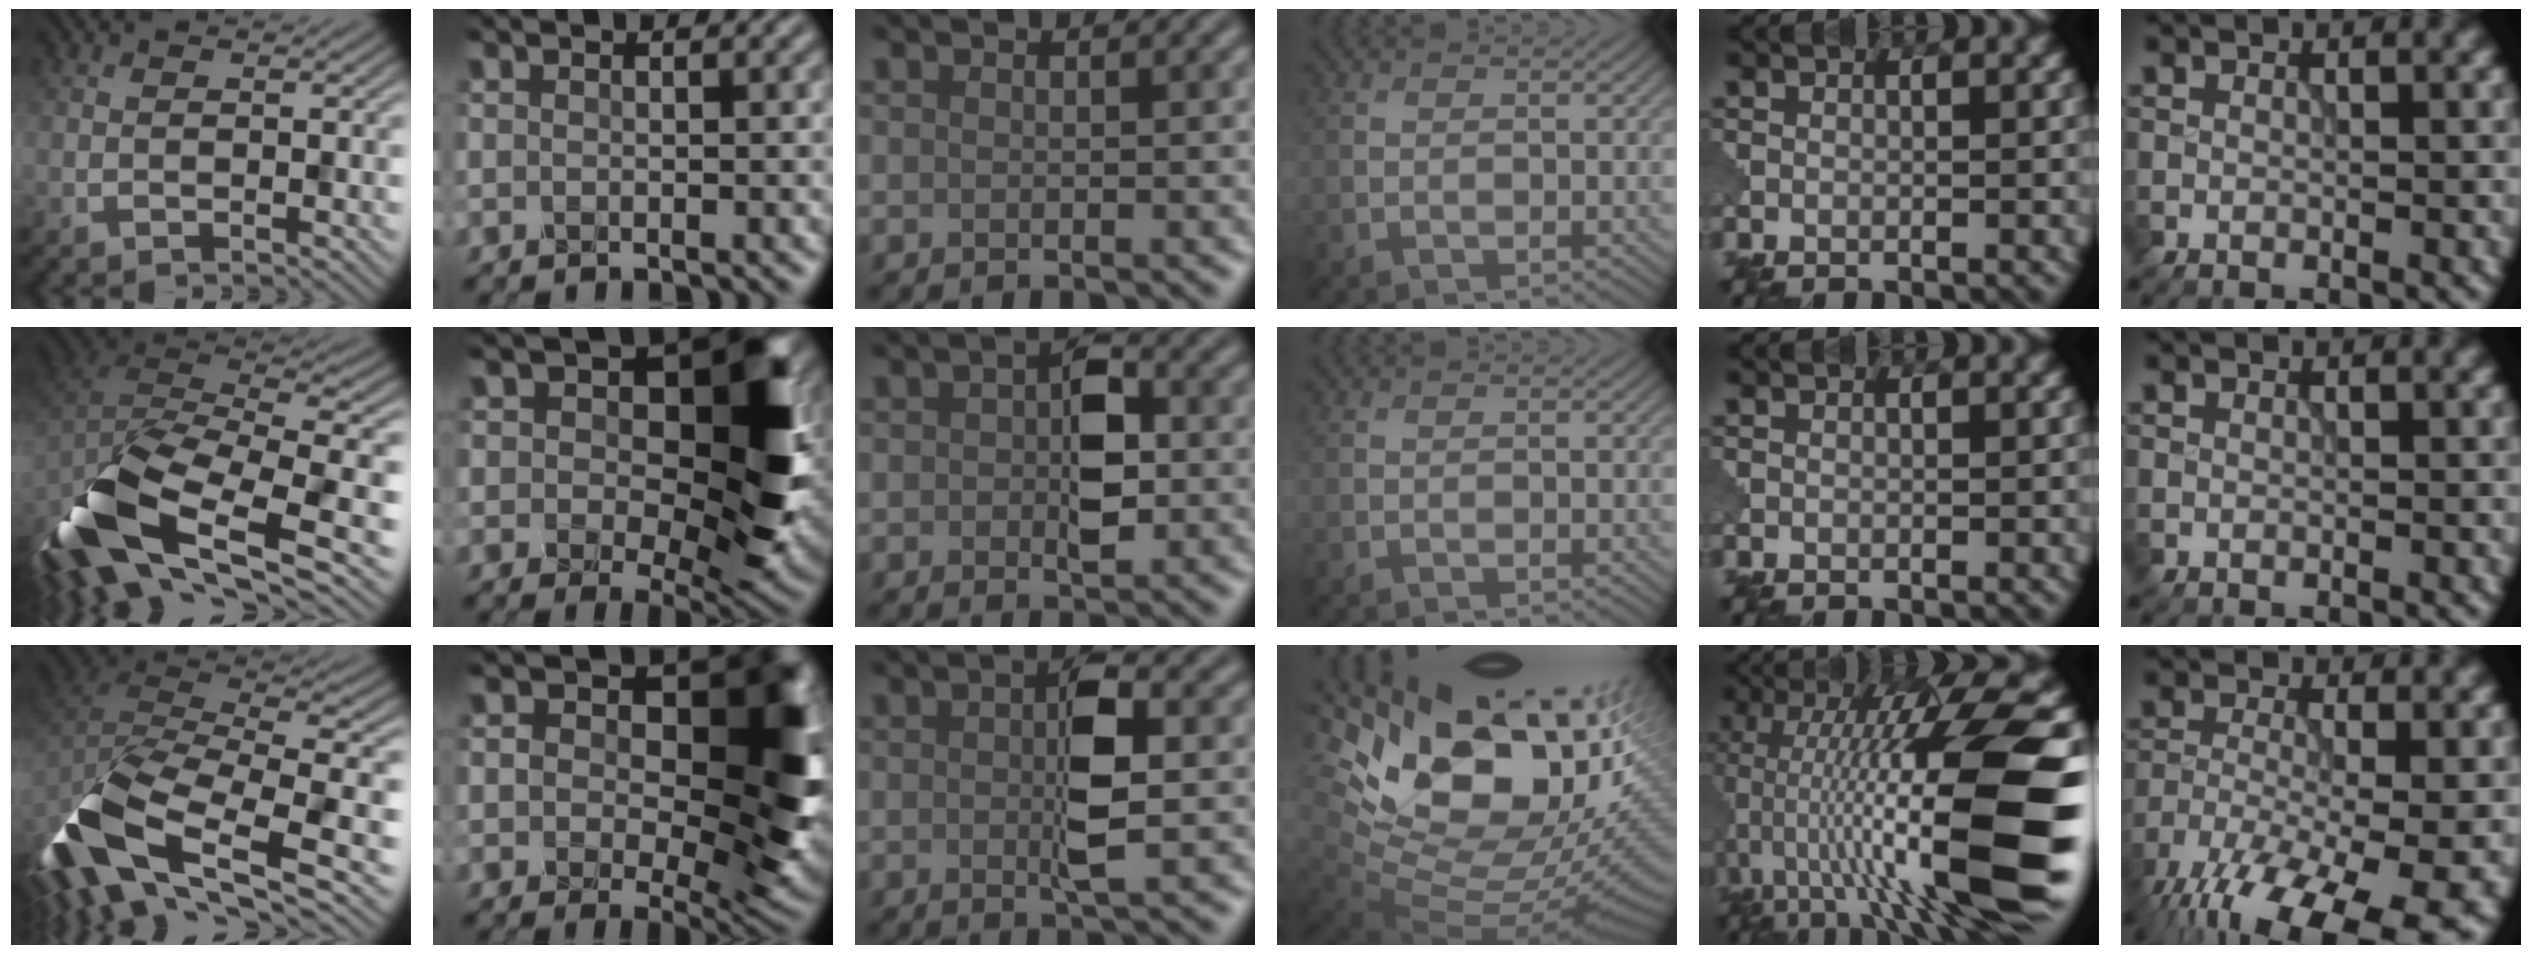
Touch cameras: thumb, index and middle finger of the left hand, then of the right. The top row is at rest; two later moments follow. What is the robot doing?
{"motion": "disassemble", "object": "pitcher"}